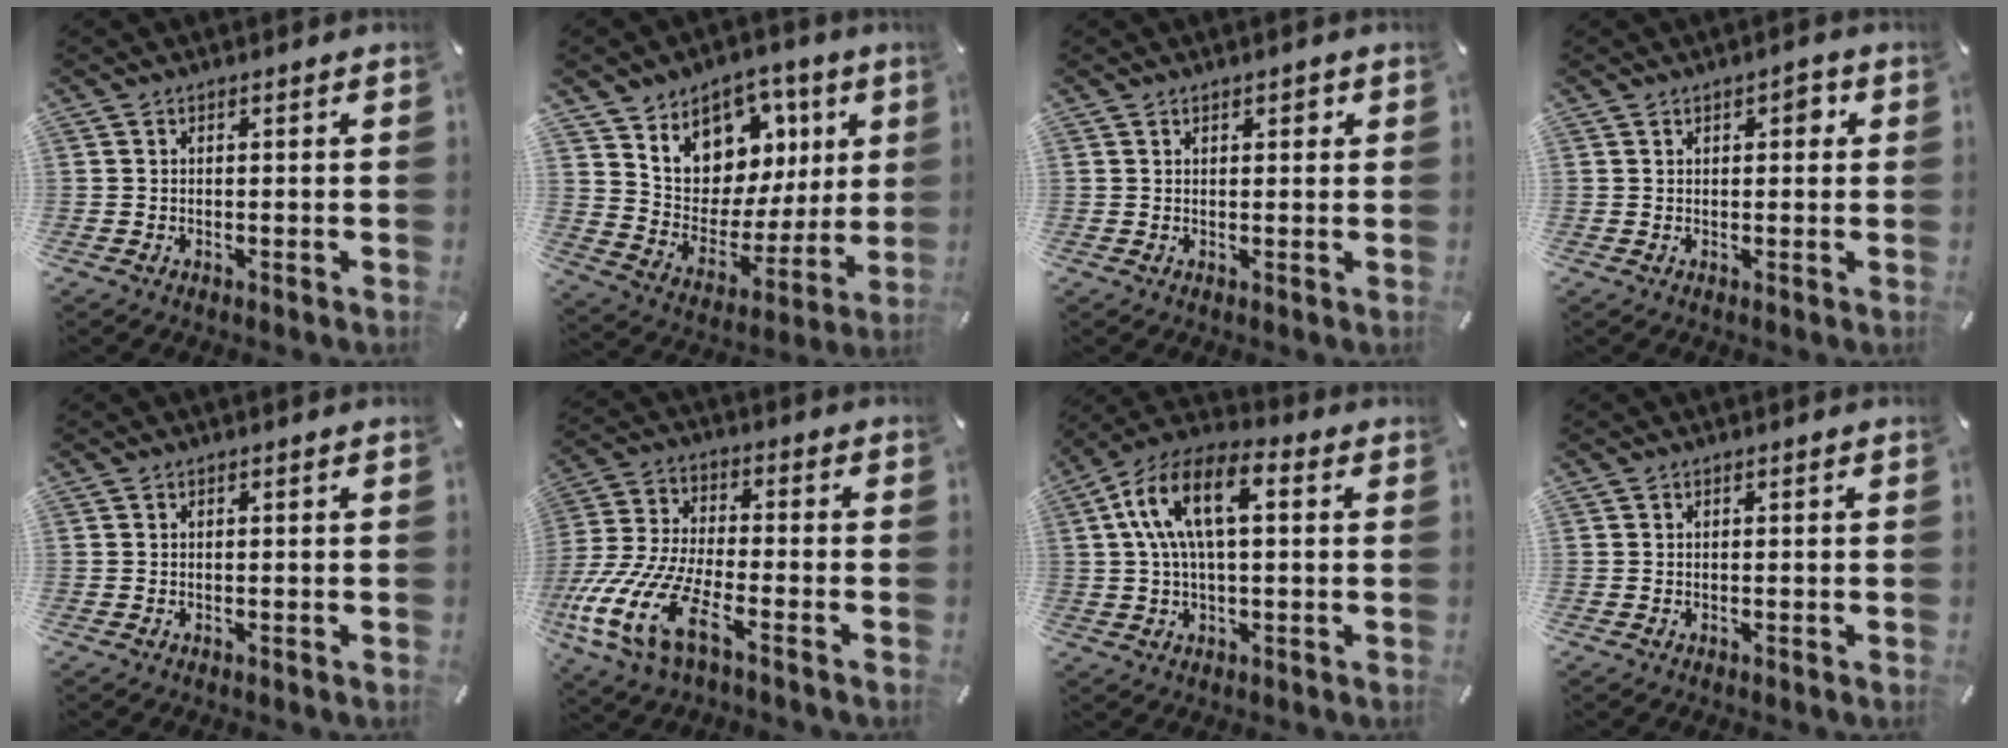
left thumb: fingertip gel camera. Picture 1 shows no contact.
{"total": 10.9, "force": [6.3, 8.7, 1.9], "torque": [-0.034, -0.075, 0.117]}
{"total": 1.1, "force": [0.7, 0.7, 0.7], "torque": [-0.008, -0.002, 0.010]}
{"total": 2.3, "force": [0.9, 1.2, 1.8], "torque": [-0.015, -0.004, 0.009]}
{"total": 0.0}
{"total": 16.0, "force": [-8.2, 6.1, 12.3], "torque": [-0.276, 0.010, -0.146]}
{"total": 12.7, "force": [3.0, 6.5, 10.5], "torque": [-0.224, 0.007, 0.052]}
{"total": 0.0}